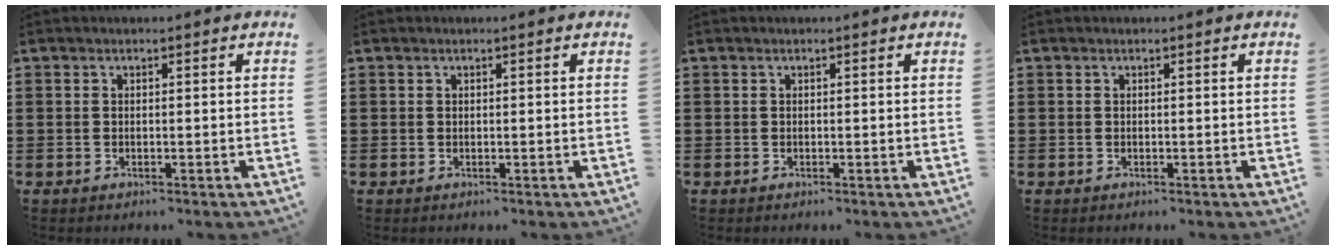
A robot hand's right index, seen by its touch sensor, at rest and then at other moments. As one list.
[{"total": 0.0}, {"total": 0.0}, {"total": 0.0}]